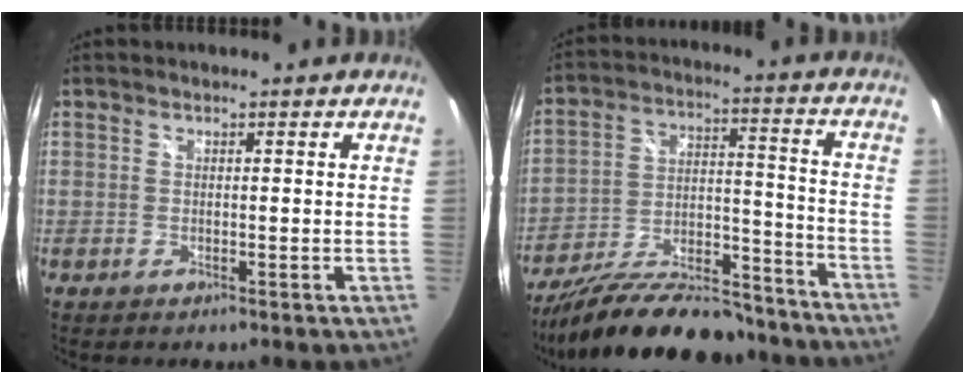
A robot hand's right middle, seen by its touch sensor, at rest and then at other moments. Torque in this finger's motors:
{"motor_torque": [1.08, -1.07, 0.01, 0.02]}